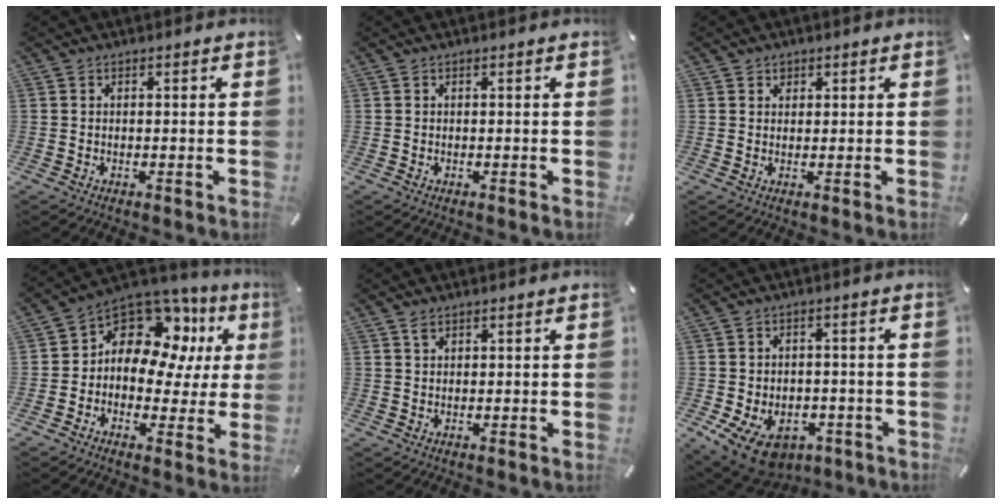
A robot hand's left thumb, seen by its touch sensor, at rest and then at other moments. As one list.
[{"total": 0.0}, {"total": 1.3, "force": [0.7, 1.1, 0.1], "torque": [0.005, -0.001, 0.010]}, {"total": 13.4, "force": [5.4, 9.4, 8.0], "torque": [-0.144, -0.038, 0.098]}, {"total": 1.4, "force": [0.9, 0.6, 0.8], "torque": [-0.017, -0.001, 0.017]}, {"total": 10.9, "force": [-5.7, 7.0, 6.1], "torque": [-0.124, 0.036, -0.099]}]